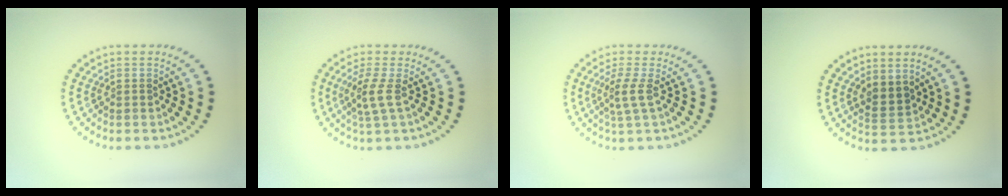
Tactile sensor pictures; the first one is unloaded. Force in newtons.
{"total": 2.1, "press": 1.5, "slide": 1.4}
{"total": 2.2, "press": 1.5, "slide": 1.6}
{"total": 2.0, "press": 1.6, "slide": 1.2}